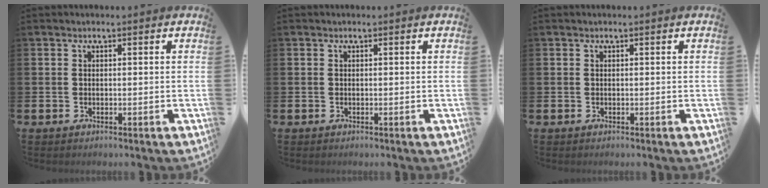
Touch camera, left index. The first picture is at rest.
{"total": 0.0}
{"total": 0.0}